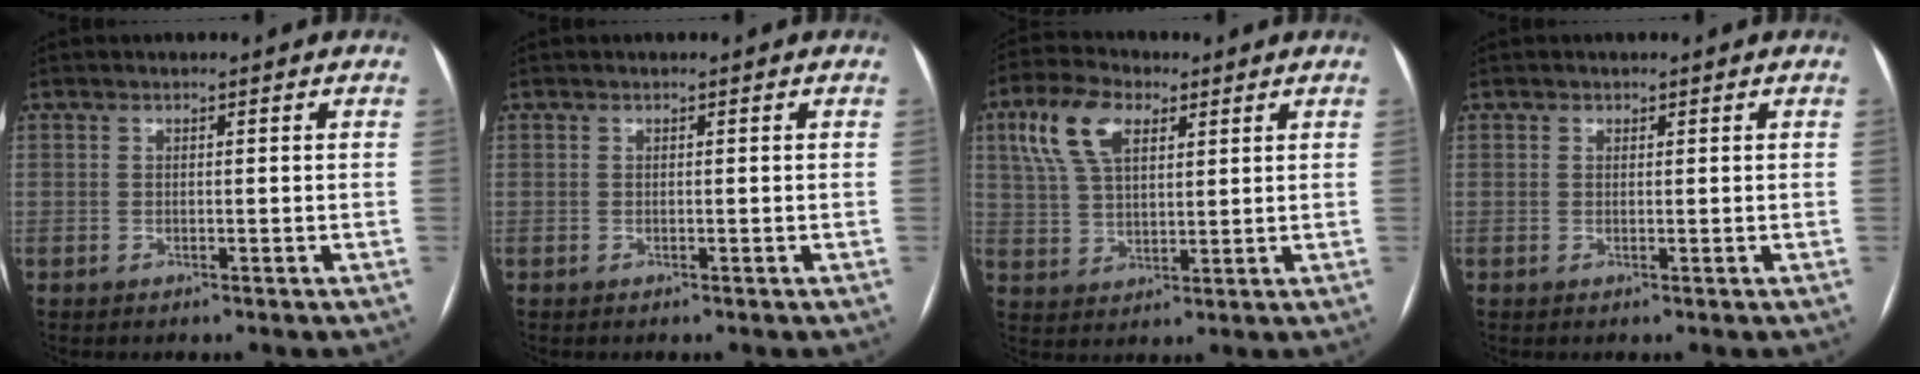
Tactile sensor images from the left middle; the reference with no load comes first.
{"total": 0.0}
{"total": 9.6, "force": [4.4, 4.9, 7.0], "torque": [-0.155, 0.027, 0.086]}
{"total": 0.6, "force": [0.3, 0.5, 0.1], "torque": [0.003, 0.000, 0.003]}